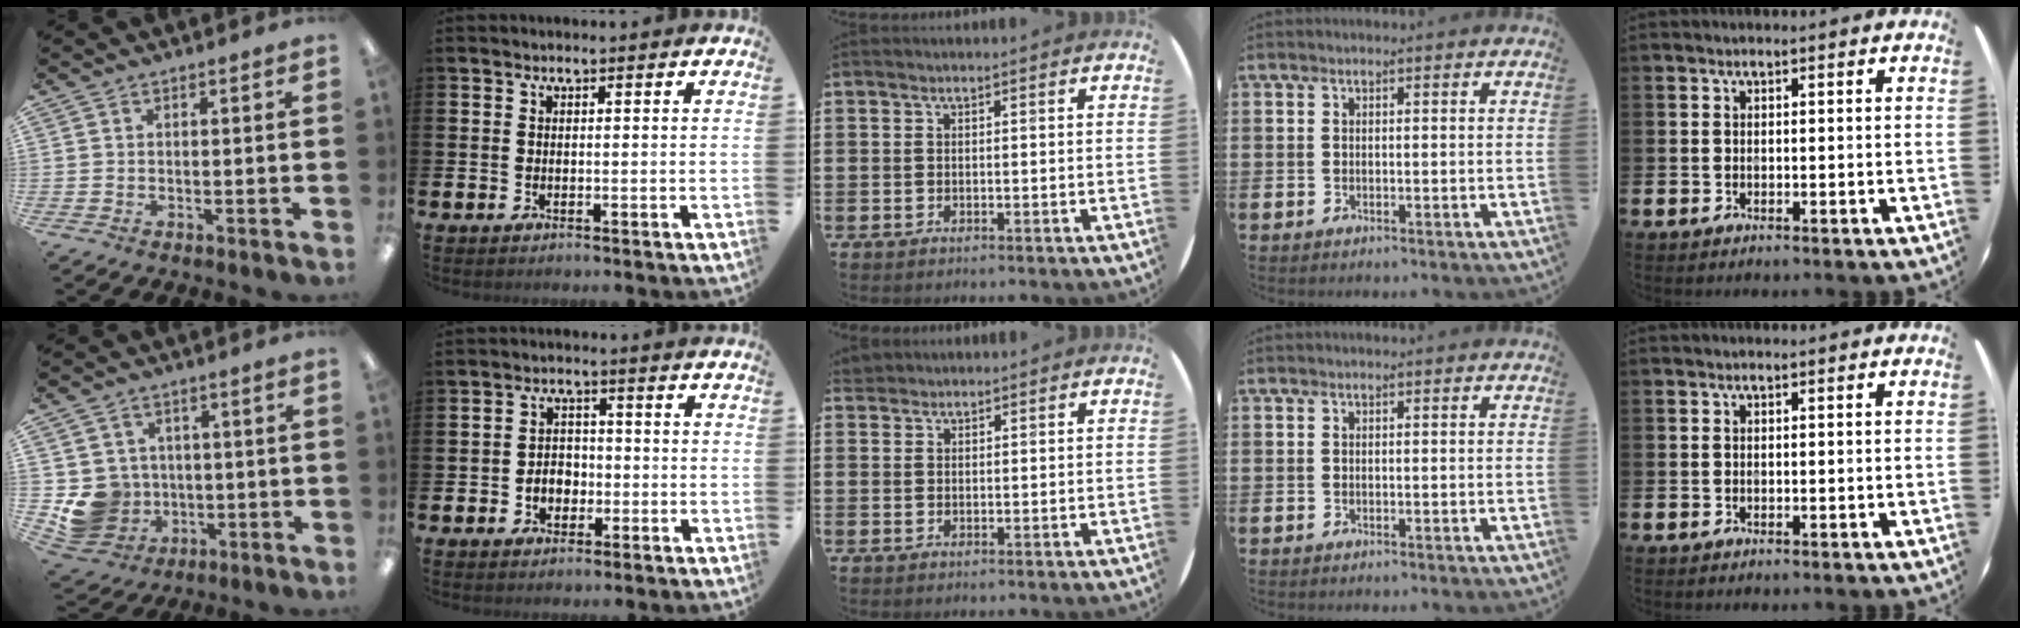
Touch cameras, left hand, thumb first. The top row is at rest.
{"thumb": {"total": 9.0, "force": [-1.0, 8.8, 1.8], "torque": [-0.063, 0.002, -0.005]}, "index": {"total": 3.1, "force": [-1.1, 2.5, 1.4], "torque": [-0.022, 0.003, -0.027]}, "middle": {"total": 1.1, "force": [1.1, 0.3, 0.0], "torque": [-0.002, 0.003, 0.022]}}